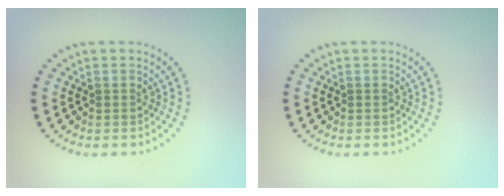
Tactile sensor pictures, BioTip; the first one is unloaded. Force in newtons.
{"total": 0.0}